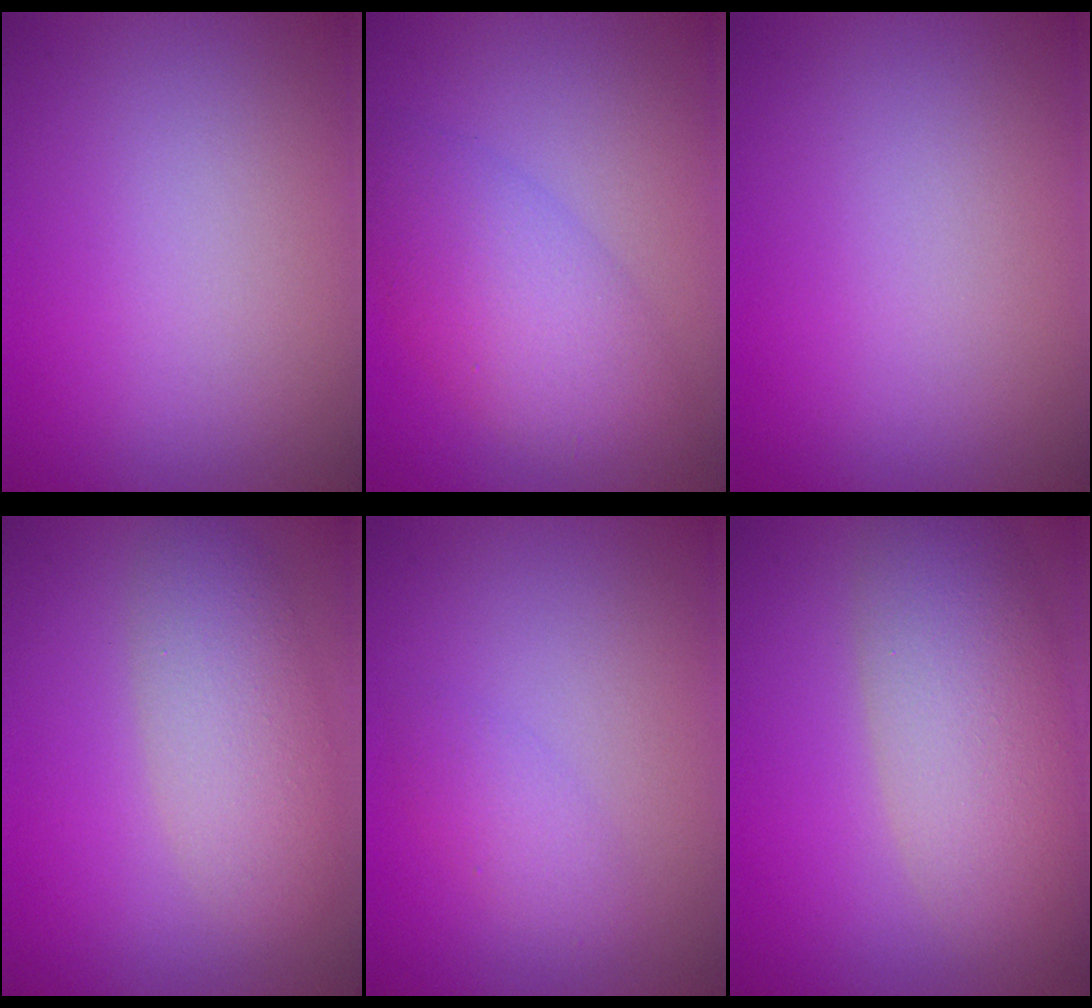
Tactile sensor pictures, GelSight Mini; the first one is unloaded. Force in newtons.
{"total": 5.6, "press": 5.6, "slide": 0.1}
{"total": 0.0}
{"total": 4.6, "press": 4.6, "slide": 0.3}
{"total": 0.7, "press": 0.7, "slide": 0.1}
{"total": 6.9, "press": 6.9, "slide": 0.3}